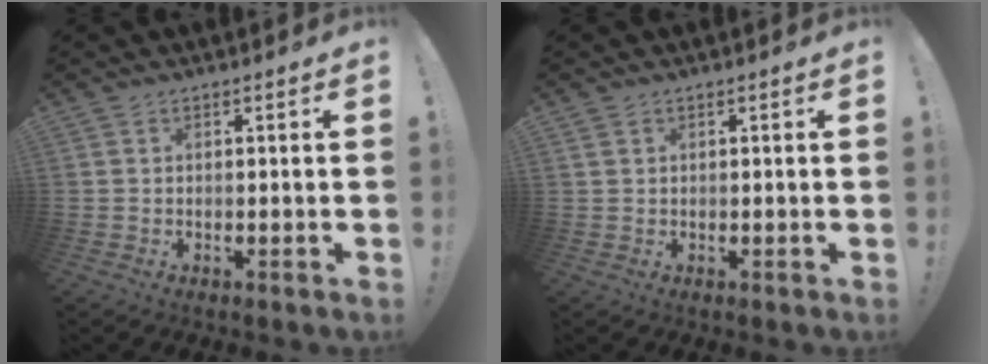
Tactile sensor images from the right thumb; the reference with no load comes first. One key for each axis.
{"total": 1.2, "fx": 0.8, "fy": 0.7, "fz": 0.5, "tx": -0.005, "ty": -0.002, "tz": 0.014}